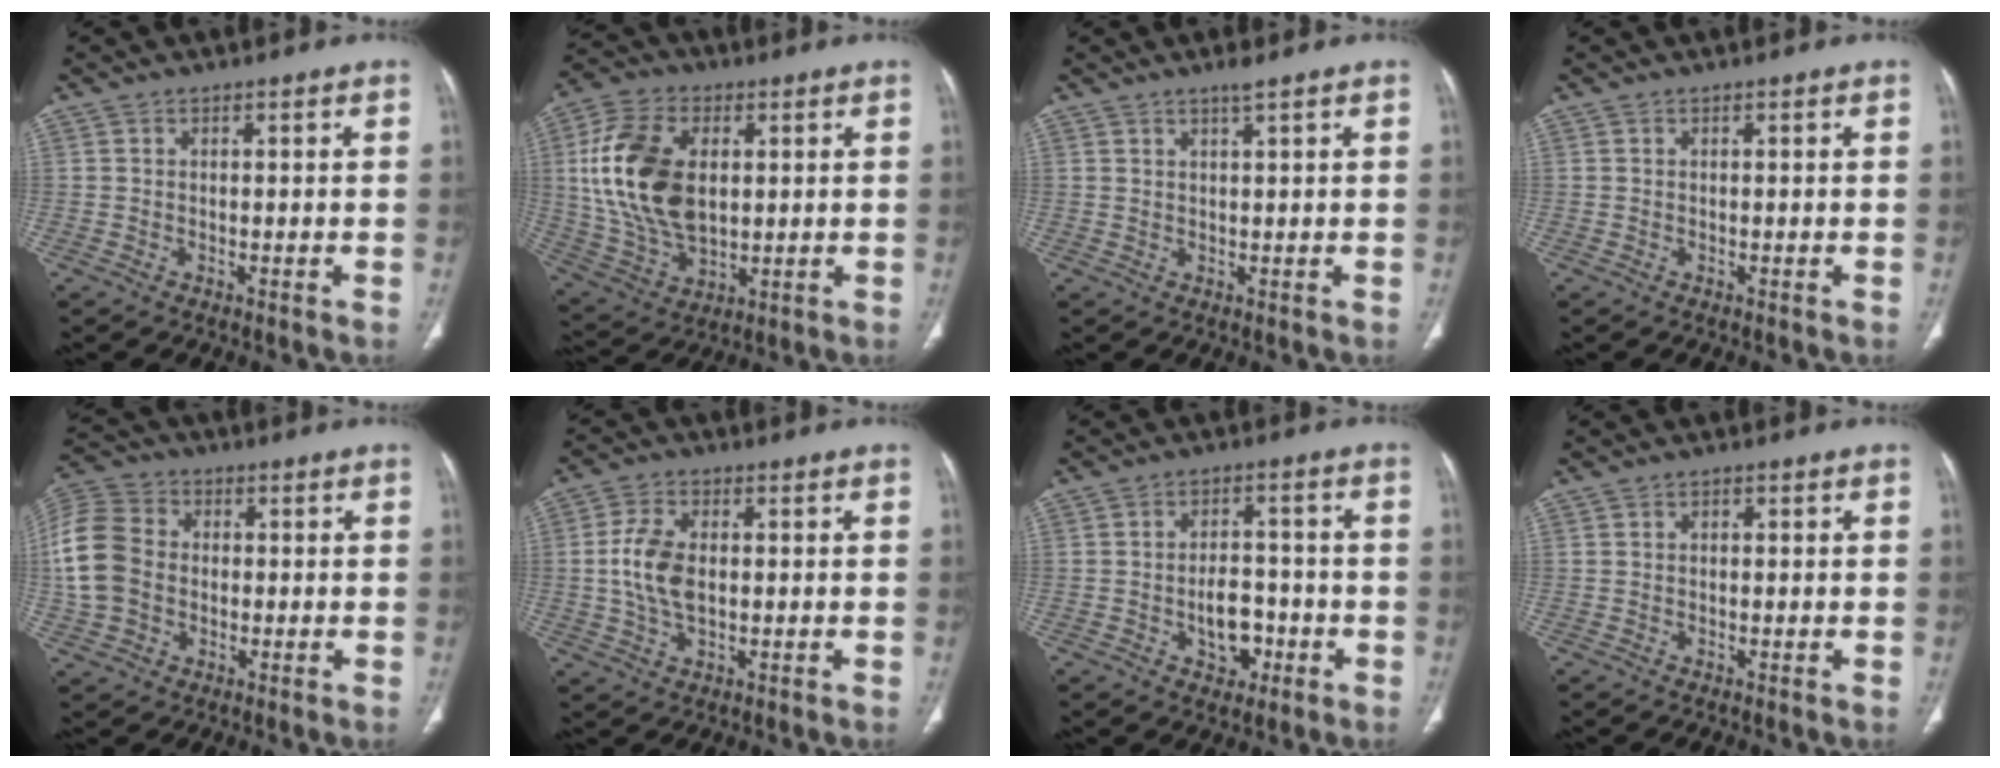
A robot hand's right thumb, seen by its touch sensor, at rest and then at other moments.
{"total": 19.0, "force": [2.9, 11.8, 14.6], "torque": [-0.275, -0.005, 0.061]}
{"total": 1.8, "force": [1.3, 0.0, 1.1], "torque": [-0.016, -0.005, 0.026]}
{"total": 0.0}
{"total": 13.1, "force": [-0.4, 10.5, 7.9], "torque": [-0.150, 0.029, -0.015]}
{"total": 8.2, "force": [0.1, 4.9, 6.6], "torque": [-0.131, 0.006, 0.001]}
{"total": 7.0, "force": [-2.3, 4.7, 4.6], "torque": [-0.039, 0.025, -0.033]}
{"total": 0.8, "force": [0.2, 0.6, 0.5], "torque": [0.002, 0.004, 0.000]}